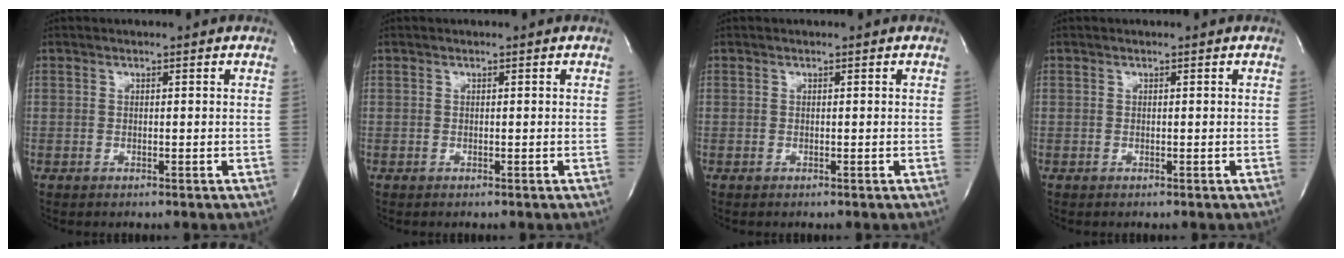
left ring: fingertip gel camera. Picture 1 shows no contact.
{"total": 0.0}
{"total": 0.0}
{"total": 0.0}